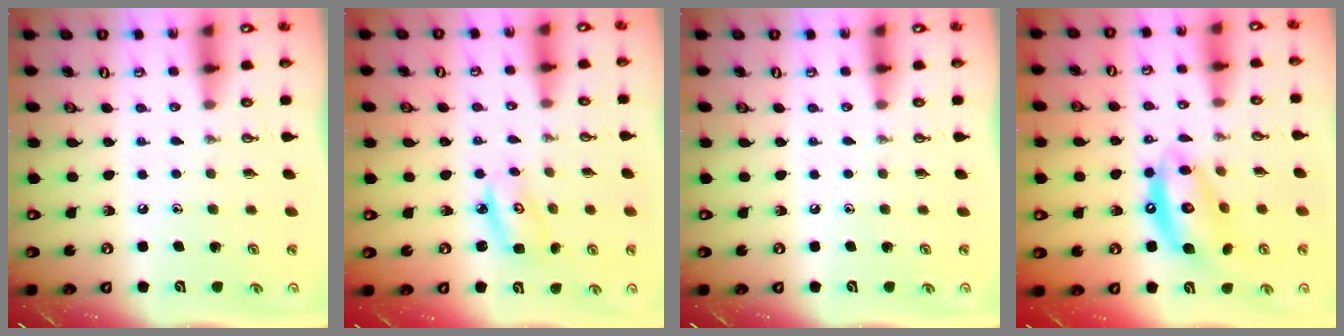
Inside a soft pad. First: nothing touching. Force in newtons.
{"total": 4.3, "press": 4.3, "slide": 0.3}
{"total": 0.0}
{"total": 12.4, "press": 12.3, "slide": 1.4}